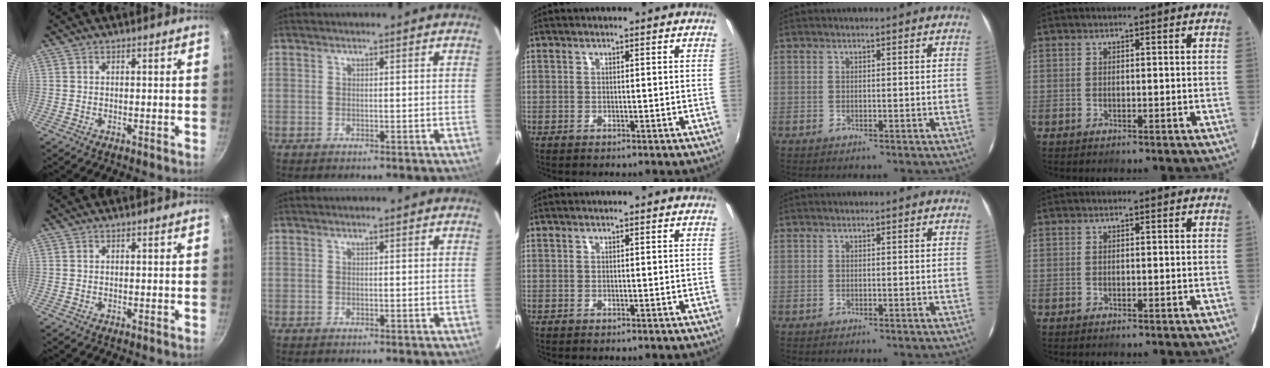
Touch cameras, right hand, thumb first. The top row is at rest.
{}